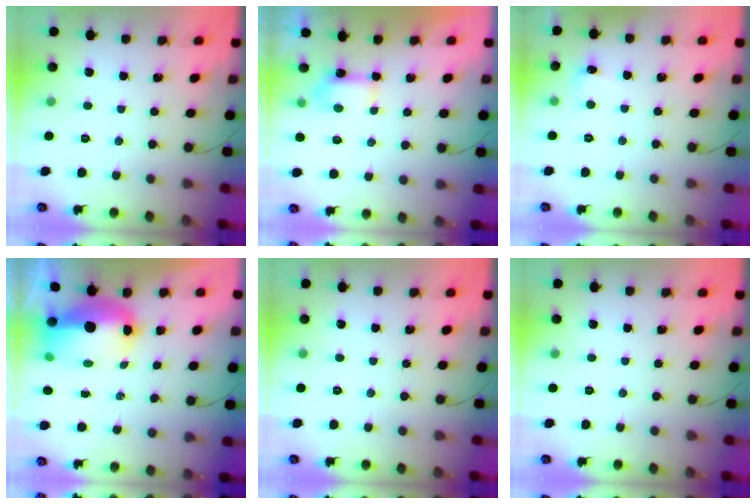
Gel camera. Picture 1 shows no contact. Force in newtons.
{"total": 4.2, "press": 4.0, "slide": 1.0}
{"total": 3.8, "press": 3.6, "slide": 1.2}
{"total": 12.0, "press": 11.7, "slide": 2.7}
{"total": 0.0}
{"total": 0.0}